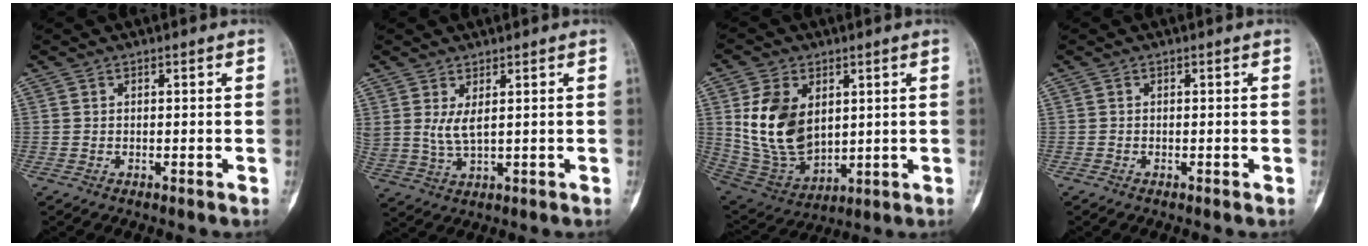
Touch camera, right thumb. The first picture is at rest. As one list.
[{"total": 4.1, "force": [1.5, 1.4, 3.6], "torque": [-0.079, -0.013, 0.042]}, {"total": 15.5, "force": [3.4, 10.3, 11.1], "torque": [-0.186, -0.020, 0.088]}, {"total": 0.0}]